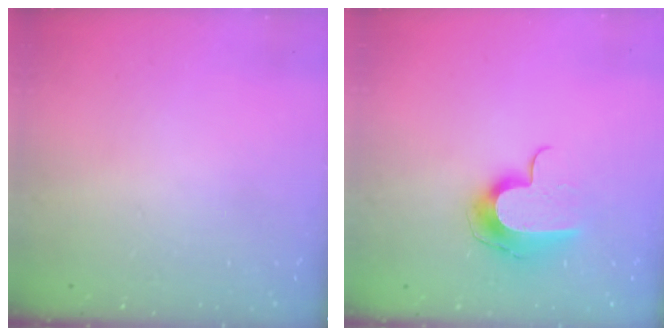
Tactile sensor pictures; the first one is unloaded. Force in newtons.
{"total": 9.9, "press": 9.9, "slide": 0.2}